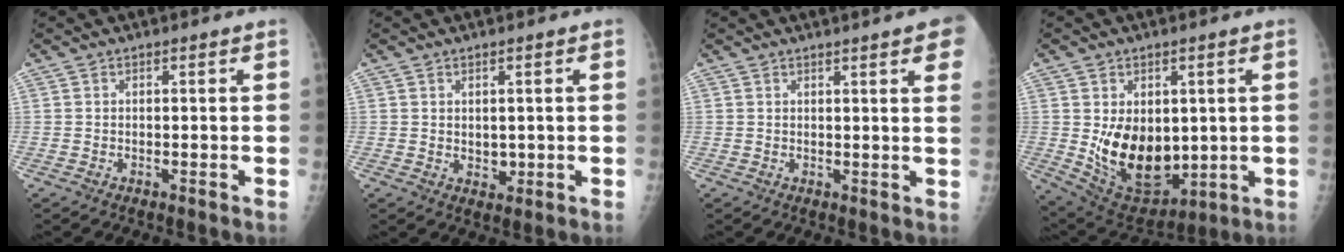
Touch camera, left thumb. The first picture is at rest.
{"total": 2.5, "force": [0.3, 1.9, 1.6], "torque": [-0.011, -0.006, 0.012]}
{"total": 8.2, "force": [4.8, 0.9, 6.6], "torque": [-0.067, -0.003, 0.046]}
{"total": 14.8, "force": [0.3, 9.9, 11.0], "torque": [-0.129, -0.029, 0.037]}